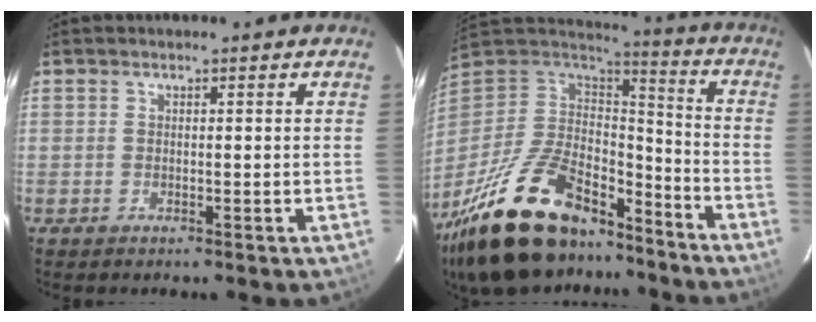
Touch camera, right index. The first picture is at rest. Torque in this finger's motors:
{"motor_torque": [1.06, -1.08, 1.05, 0.21]}